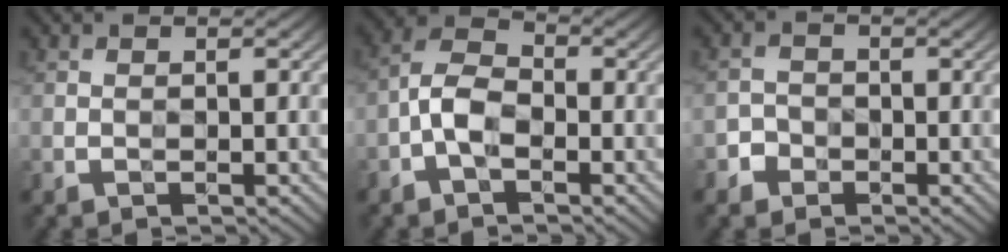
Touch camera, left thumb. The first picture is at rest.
{"total": 4.5, "force": [-1.7, 2.5, 3.3], "torque": [-0.068, 0.011, -0.048]}
{"total": 1.9, "force": [-1.0, 1.5, 0.2], "torque": [0.004, 0.002, -0.028]}